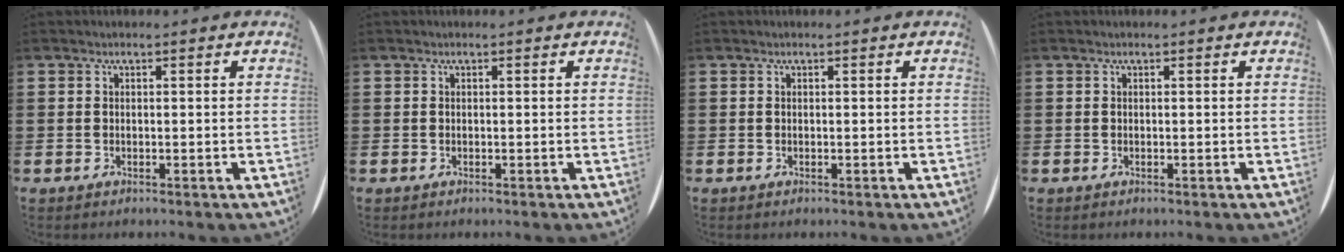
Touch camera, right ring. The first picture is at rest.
{"total": 0.0}
{"total": 0.0}
{"total": 0.0}